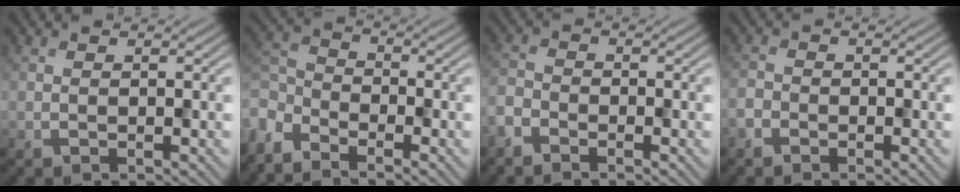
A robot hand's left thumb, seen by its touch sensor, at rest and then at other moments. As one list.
[{"total": 6.0, "force": [-4.8, 2.8, 2.4], "torque": [-0.072, -0.010, -0.114]}, {"total": 2.6, "force": [-2.3, 1.1, 0.8], "torque": [-0.019, -0.005, -0.060]}, {"total": 1.8, "force": [-1.4, 1.1, 0.5], "torque": [-0.010, 0.000, -0.037]}]